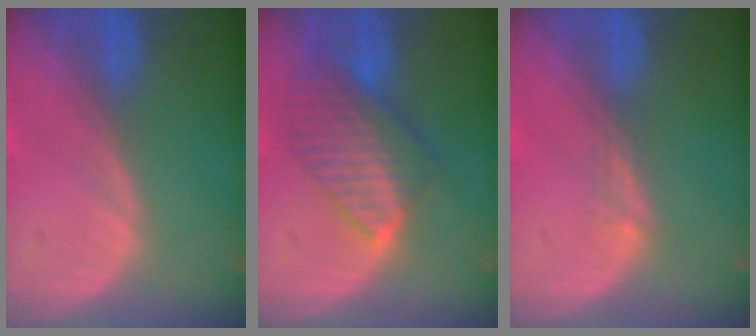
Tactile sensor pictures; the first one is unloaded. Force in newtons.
{"total": 7.7, "press": 7.2, "slide": 2.8}
{"total": 1.5, "press": 1.0, "slide": 1.0}